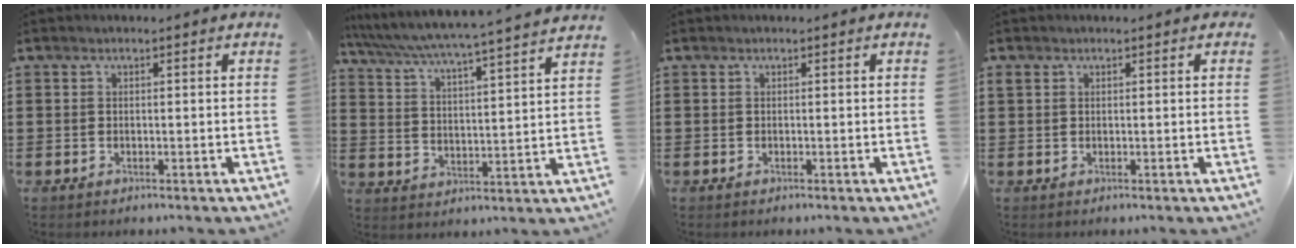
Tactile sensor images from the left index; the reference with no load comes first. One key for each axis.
{"total": 4.4, "fx": 4.0, "fy": -0.8, "fz": 1.6, "tx": -0.053, "ty": -0.039, "tz": 0.058}
{"total": 0.0}
{"total": 1.1, "fx": 0.5, "fy": 0.8, "fz": 0.5, "tx": -0.013, "ty": 0.007, "tz": 0.009}